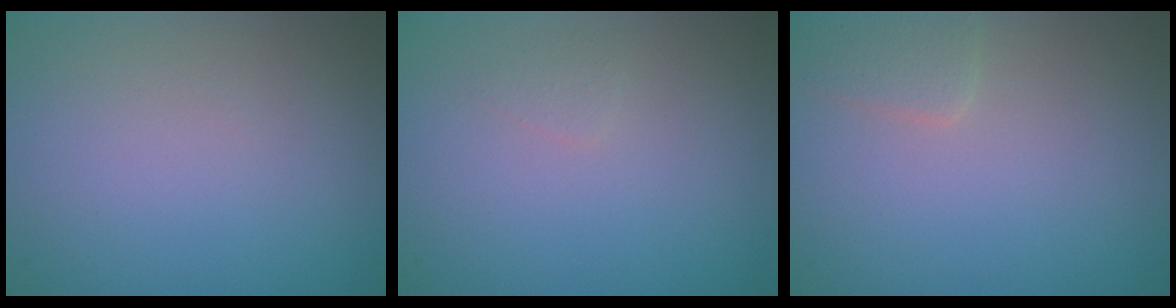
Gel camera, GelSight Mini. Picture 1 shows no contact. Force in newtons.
{"total": 0.6, "press": 0.6, "slide": 0.1}
{"total": 1.7, "press": 1.7, "slide": 0.1}